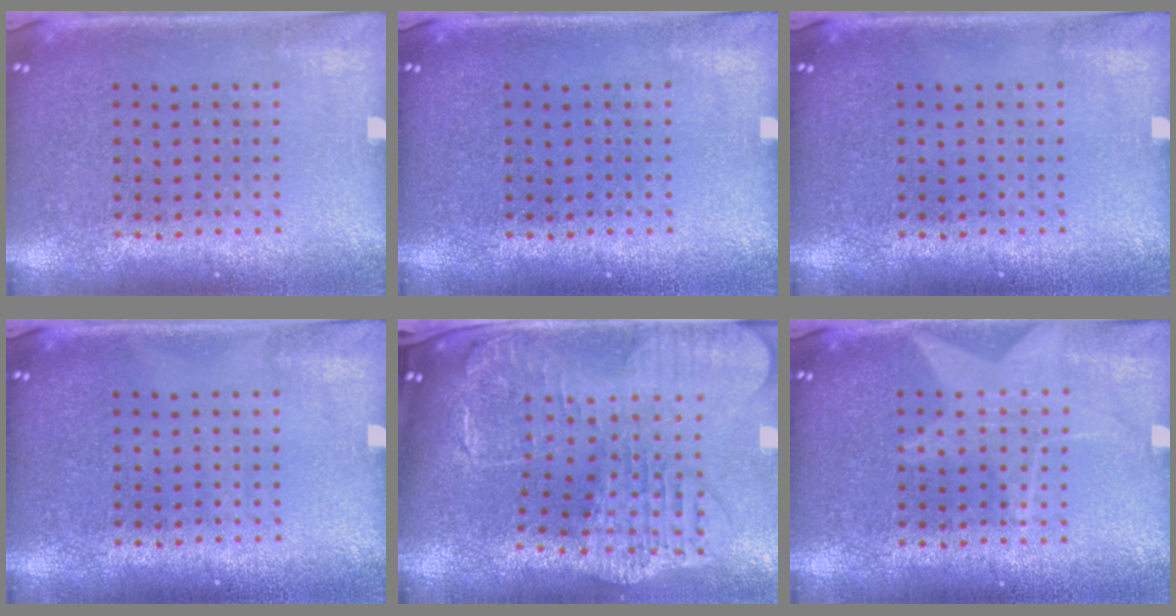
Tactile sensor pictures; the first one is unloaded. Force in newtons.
{"total": 0.0}
{"total": 0.0}
{"total": 0.0}
{"total": 2.9, "press": 2.4, "slide": 1.5}
{"total": 1.9, "press": 1.9, "slide": 0.2}